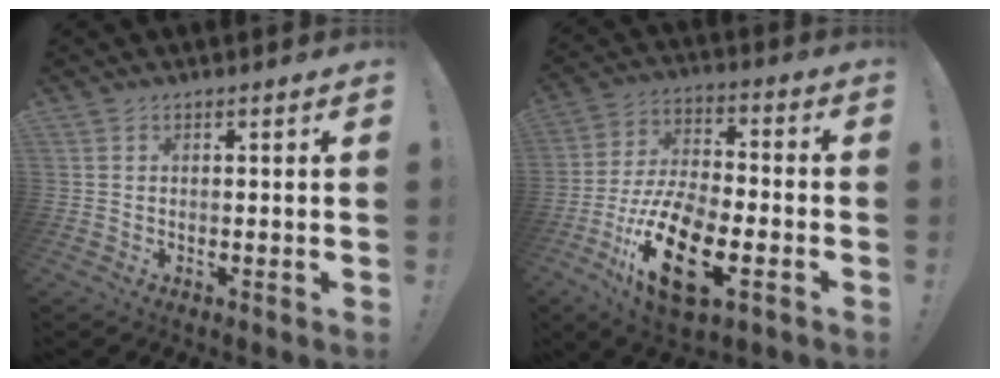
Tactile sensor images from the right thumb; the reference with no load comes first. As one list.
[{"total": 20.2, "force": [-8.6, 9.4, 15.6], "torque": [-0.302, 0.042, -0.139]}]